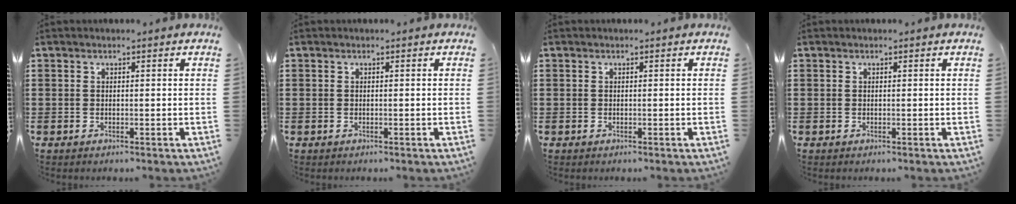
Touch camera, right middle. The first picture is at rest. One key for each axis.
{"total": 0.0}
{"total": 0.0}
{"total": 0.0}